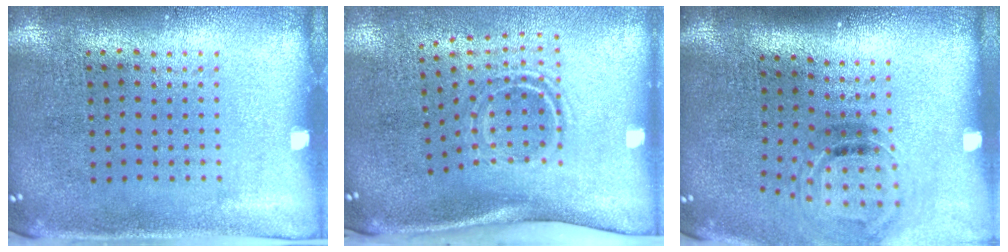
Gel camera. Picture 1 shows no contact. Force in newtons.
{"total": 1.8, "press": 1.1, "slide": 1.5}
{"total": 1.2, "press": 0.9, "slide": 0.8}